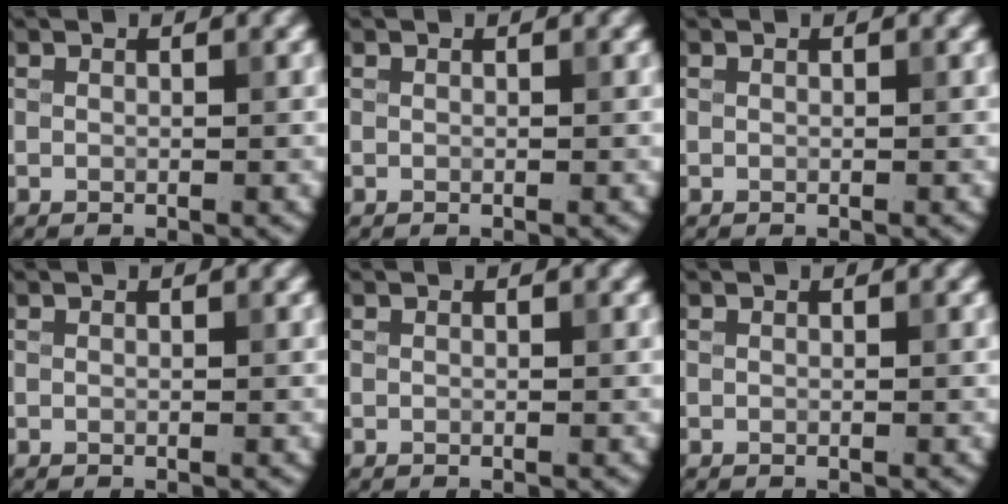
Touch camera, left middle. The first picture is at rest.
{"total": 0.0}
{"total": 0.0}
{"total": 0.0}
{"total": 0.0}
{"total": 0.0}